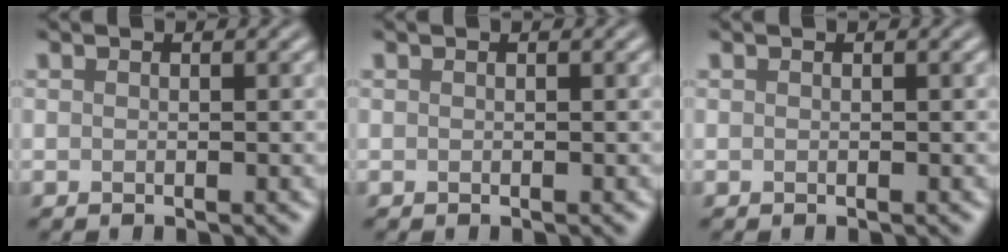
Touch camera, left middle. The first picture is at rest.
{"total": 0.0}
{"total": 0.0}